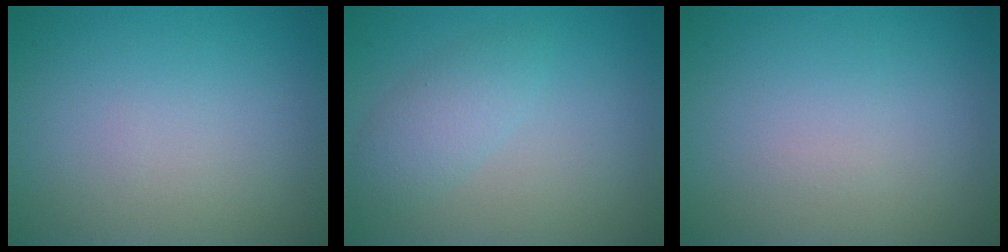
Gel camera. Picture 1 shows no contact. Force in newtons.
{"total": 1.7, "press": 1.7, "slide": 0.0}
{"total": 0.0}